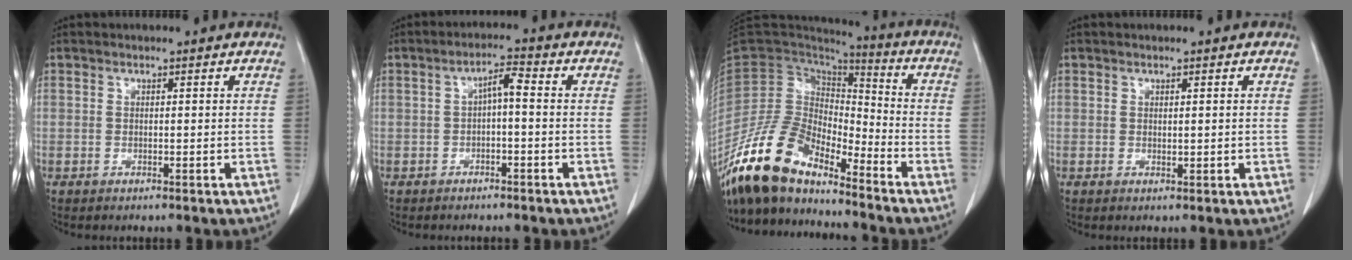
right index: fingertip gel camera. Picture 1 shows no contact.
{"total": 3.2, "force": [0.0, 0.8, 3.1], "torque": [-0.052, 0.016, -0.001]}
{"total": 14.9, "force": [-12.7, 4.9, 6.1], "torque": [-0.123, 0.026, -0.246]}
{"total": 0.8, "force": [0.3, 0.3, 0.7], "torque": [-0.010, -0.004, 0.007]}